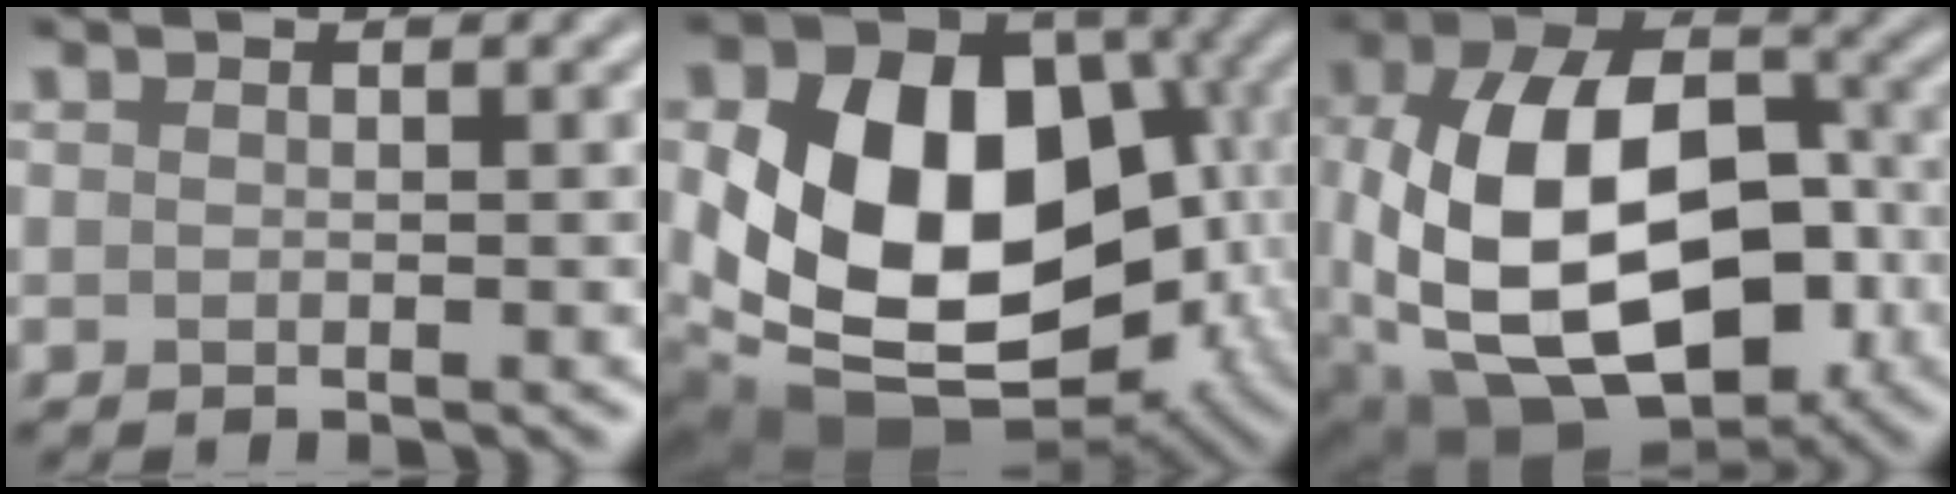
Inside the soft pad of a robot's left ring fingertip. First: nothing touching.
{"total": 16.3, "force": [-1.0, 11.7, 11.3], "torque": [-0.184, -0.018, -0.014]}
{"total": 16.3, "force": [-2.6, 10.3, 12.3], "torque": [-0.231, -0.015, -0.037]}